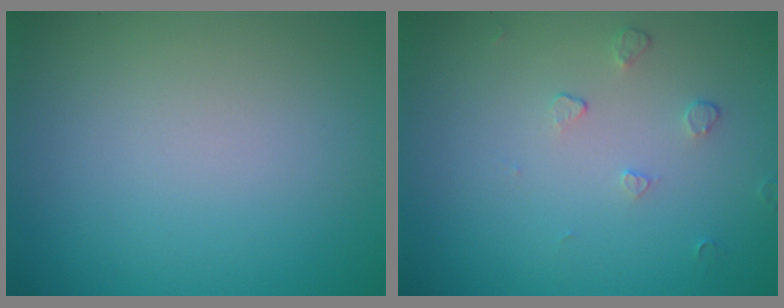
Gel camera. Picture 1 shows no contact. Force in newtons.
{"total": 0.9, "press": 0.6, "slide": 0.7}